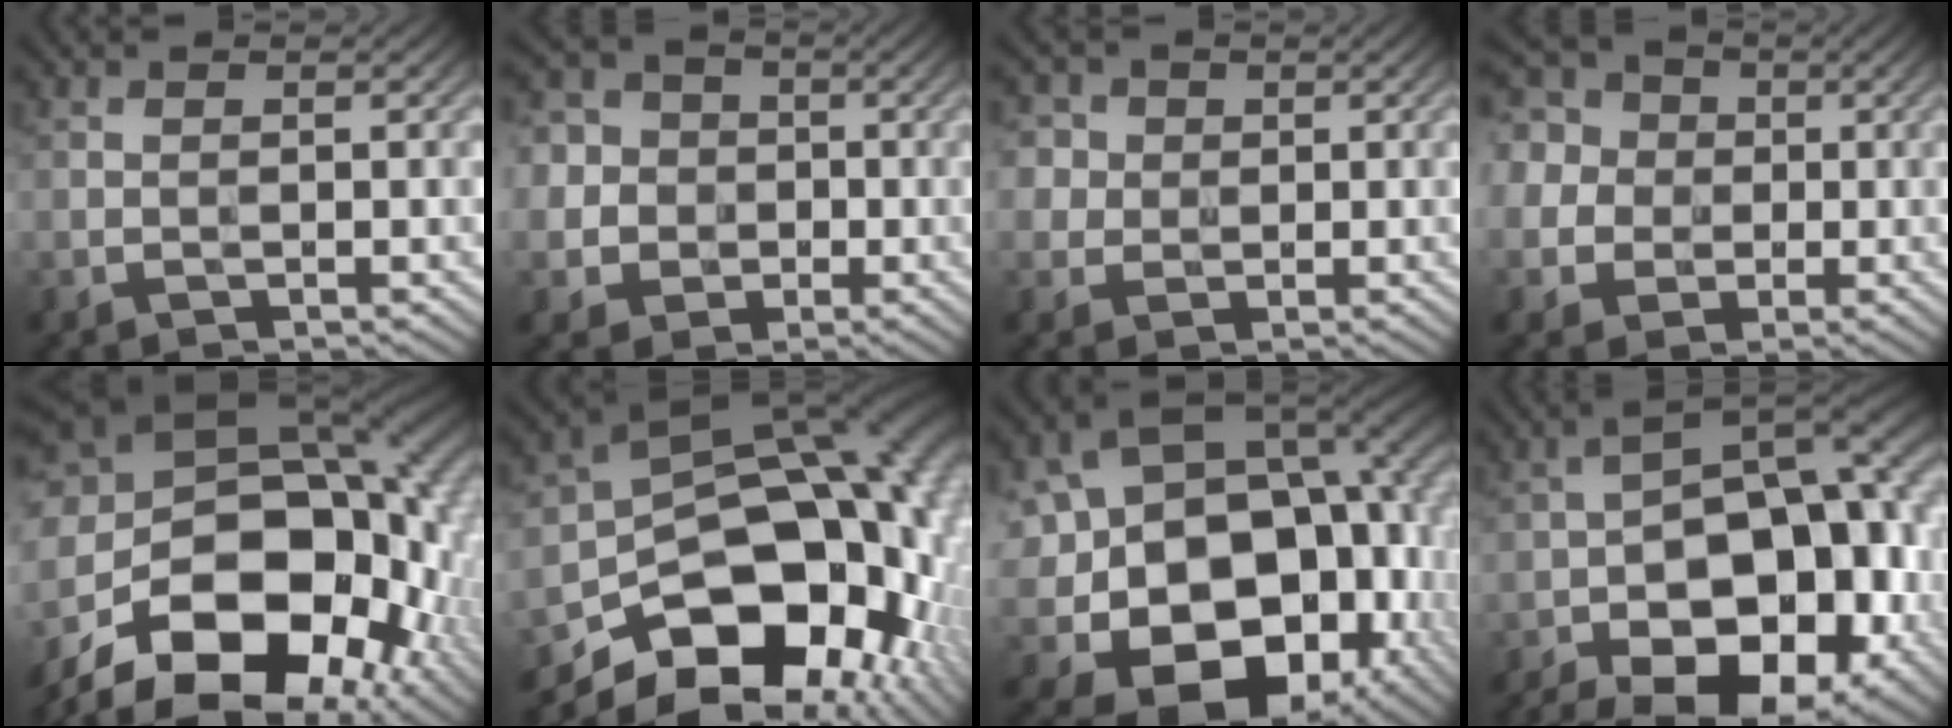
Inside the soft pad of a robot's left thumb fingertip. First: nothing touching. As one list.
[{"total": 10.6, "force": [0.1, 9.8, 3.8], "torque": [-0.148, 0.011, -0.029]}, {"total": 4.9, "force": [1.8, 4.3, 1.6], "torque": [-0.064, 0.005, 0.021]}, {"total": 14.0, "force": [2.9, 12.3, 6.0], "torque": [-0.200, 0.015, 0.031]}, {"total": 21.4, "force": [-7.4, 13.2, 15.1], "torque": [-0.283, -0.020, -0.103]}, {"total": 20.4, "force": [-6.8, 13.7, 13.5], "torque": [-0.197, -0.040, -0.083]}, {"total": 22.6, "force": [-4.4, 16.9, 14.3], "torque": [-0.255, -0.042, -0.048]}, {"total": 22.5, "force": [-9.5, 12.2, 16.3], "torque": [-0.218, -0.028, -0.112]}]